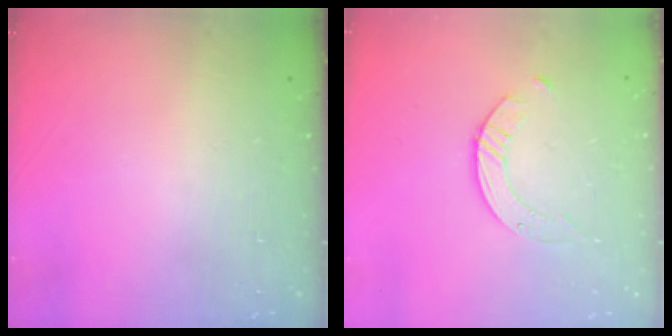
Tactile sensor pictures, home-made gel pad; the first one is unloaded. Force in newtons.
{"total": 2.7, "press": 2.7, "slide": 0.3}